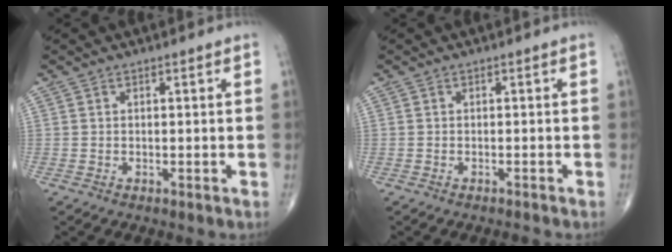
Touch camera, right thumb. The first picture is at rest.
{"total": 0.7, "force": [-0.7, 0.0, 0.1], "torque": [-0.011, 0.003, -0.010]}